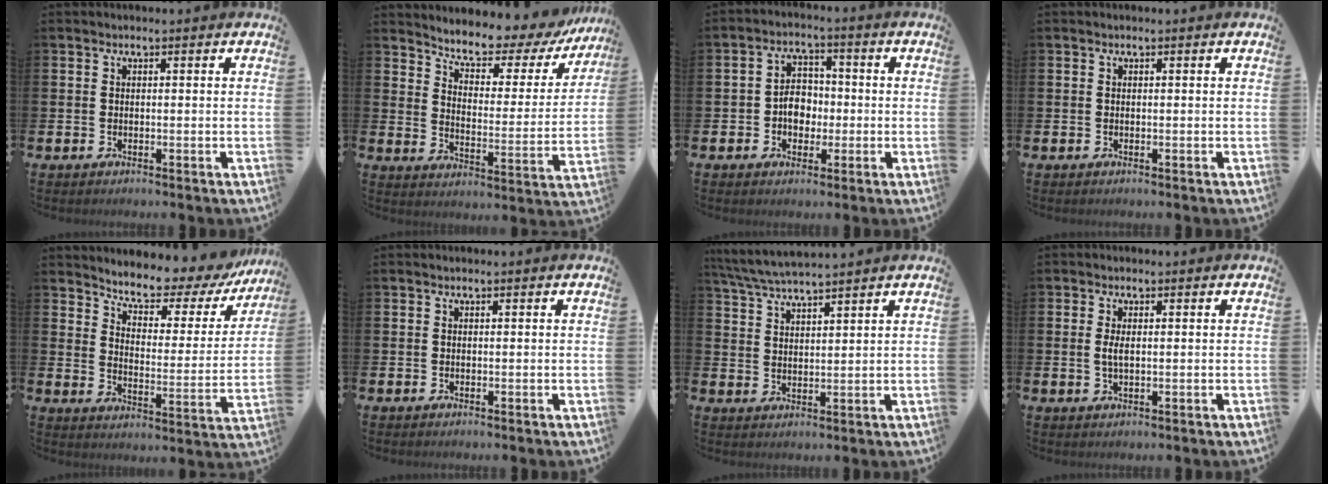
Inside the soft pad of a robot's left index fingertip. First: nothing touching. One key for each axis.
{"total": 6.7, "fx": 6.1, "fy": 1.9, "fz": 2.0, "tx": -0.068, "ty": -0.049, "tz": 0.101}
{"total": 4.6, "fx": -0.8, "fy": 3.5, "fz": 2.8, "tx": -0.050, "ty": 0.010, "tz": -0.021}
{"total": 0.0}
{"total": 6.9, "fx": 6.3, "fy": 1.9, "fz": 2.0, "tx": -0.068, "ty": -0.052, "tz": 0.105}
{"total": 0.0}
{"total": 4.9, "fx": 4.8, "fy": 0.0, "fz": 1.2, "tx": -0.040, "ty": -0.021, "tz": 0.085}
{"total": 2.1, "fx": 0.3, "fy": 0.8, "fz": 1.9, "tx": -0.037, "ty": 0.003, "tz": 0.003}